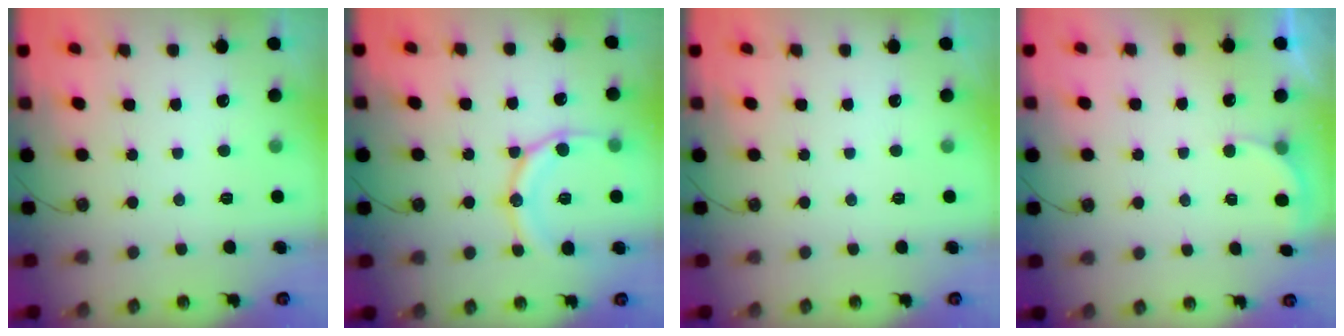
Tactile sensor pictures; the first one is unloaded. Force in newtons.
{"total": 14.4, "press": 14.3, "slide": 1.5}
{"total": 0.0}
{"total": 2.5, "press": 2.4, "slide": 0.7}